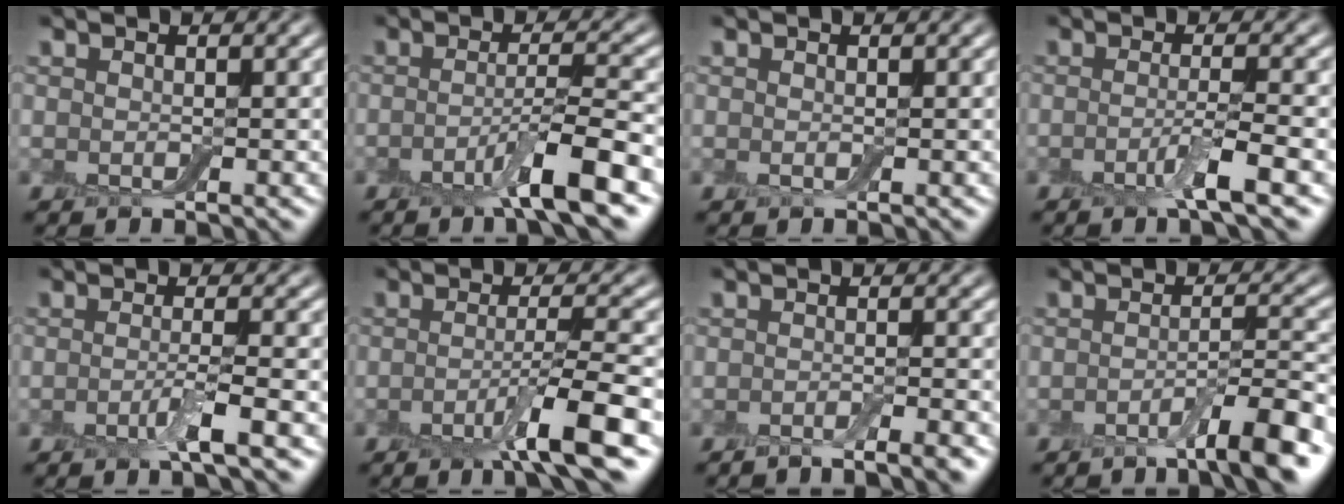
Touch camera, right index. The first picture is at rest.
{"total": 5.1, "force": [-2.4, 0.6, 4.5], "torque": [-0.070, 0.005, -0.055]}
{"total": 0.0}
{"total": 3.1, "force": [-1.2, 0.3, 2.8], "torque": [-0.046, 0.000, -0.032]}
{"total": 2.8, "force": [-1.0, 0.4, 2.6], "torque": [-0.042, -0.001, -0.027]}
{"total": 5.5, "force": [-2.2, 0.6, 5.0], "torque": [-0.076, 0.001, -0.049]}
{"total": 3.1, "force": [-2.3, 0.4, 2.0], "torque": [-0.023, 0.000, -0.039]}
{"total": 5.7, "force": [-3.1, 0.9, 4.6], "torque": [-0.063, 0.005, -0.052]}